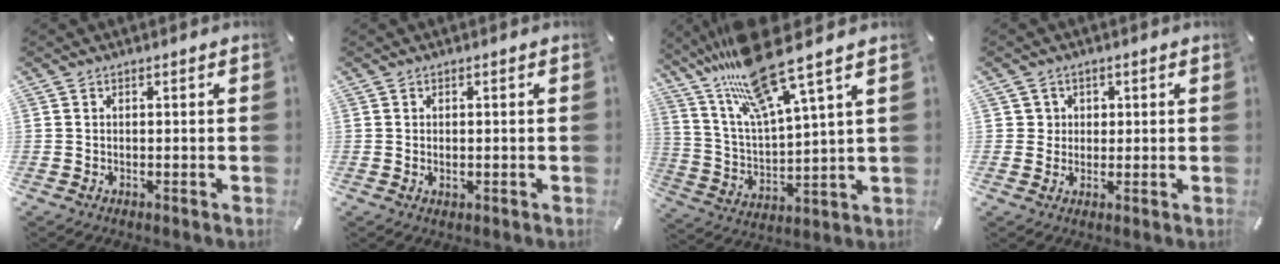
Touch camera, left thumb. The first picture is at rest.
{"total": 1.0, "force": [0.0, 0.6, 0.8], "torque": [-0.008, -0.001, -0.002]}
{"total": 19.1, "force": [13.9, 4.4, 12.3], "torque": [-0.254, -0.080, 0.235]}
{"total": 3.6, "force": [0.8, 3.5, 0.1], "torque": [0.003, 0.001, 0.010]}